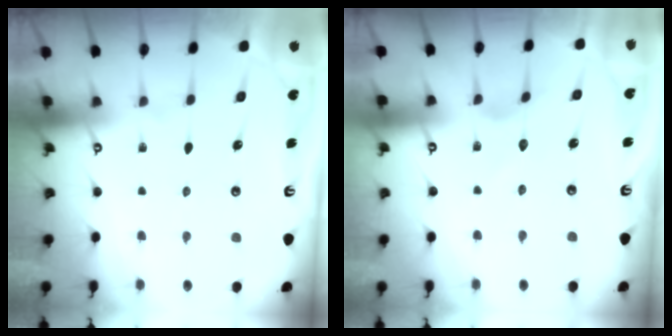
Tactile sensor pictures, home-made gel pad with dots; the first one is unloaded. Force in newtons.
{"total": 0.8, "press": 0.8, "slide": 0.1}